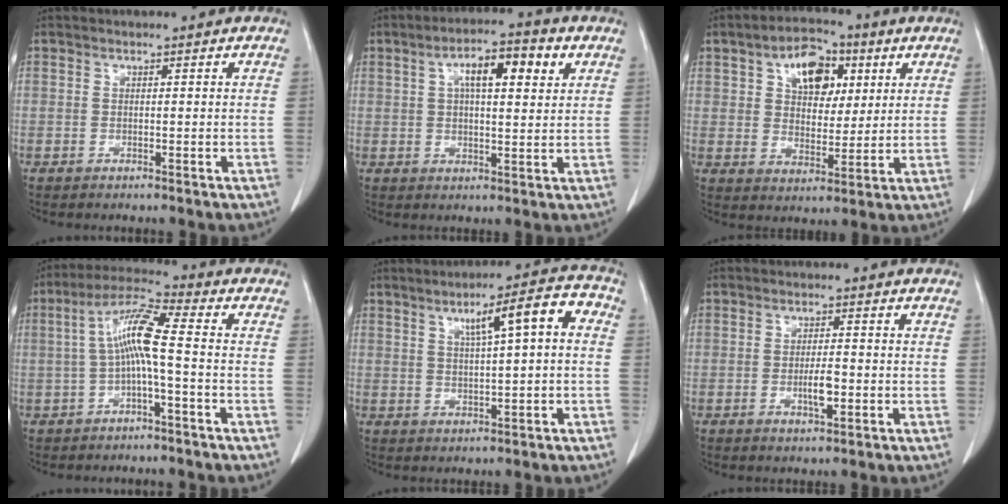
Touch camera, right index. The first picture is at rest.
{"total": 8.5, "force": [3.0, 2.4, 7.5], "torque": [-0.127, 0.020, 0.044]}
{"total": 10.0, "force": [4.0, 6.2, 6.8], "torque": [-0.113, 0.024, 0.067]}
{"total": 8.1, "force": [-0.5, 0.3, 8.1], "torque": [-0.156, 0.023, -0.014]}
{"total": 8.0, "force": [1.9, 1.1, 7.7], "torque": [-0.114, 0.023, 0.025]}
{"total": 3.4, "force": [-0.9, 0.8, 3.2], "torque": [-0.060, -0.001, -0.013]}